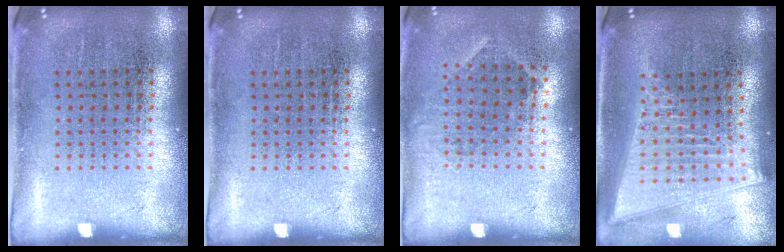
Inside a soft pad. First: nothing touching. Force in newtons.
{"total": 0.0}
{"total": 0.9, "press": 0.8, "slide": 0.5}
{"total": 2.1, "press": 1.8, "slide": 1.1}